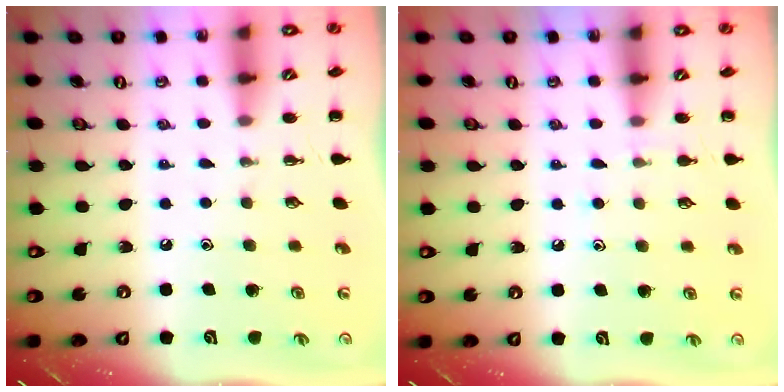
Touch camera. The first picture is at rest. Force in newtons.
{"total": 5.9, "press": 5.6, "slide": 1.9}